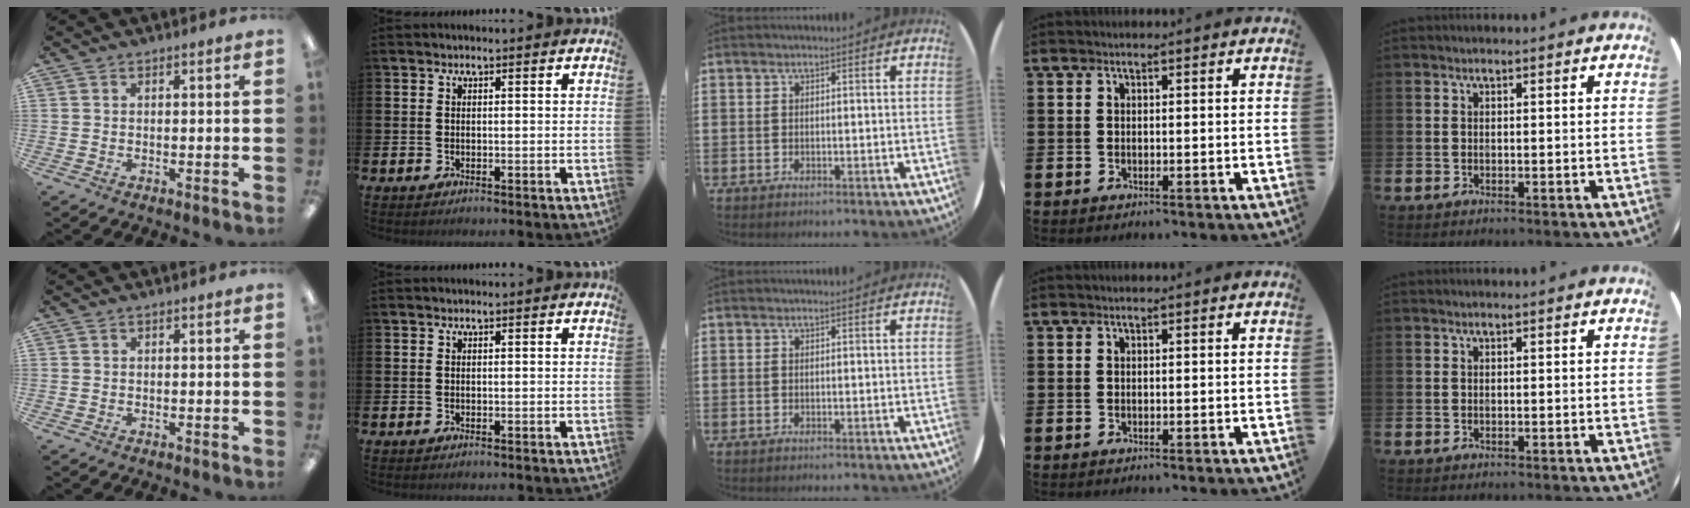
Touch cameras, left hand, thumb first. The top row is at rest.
{}